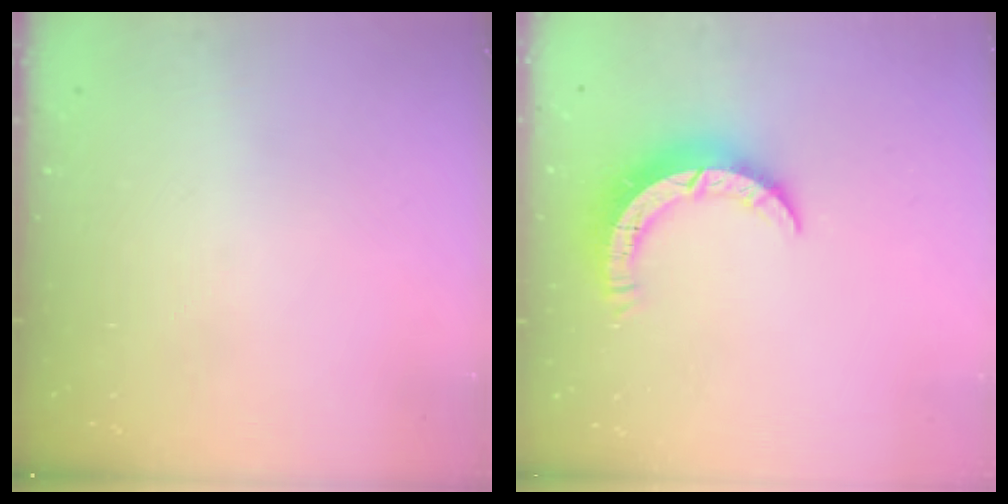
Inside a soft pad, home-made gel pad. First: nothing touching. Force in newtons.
{"total": 7.1, "press": 7.1, "slide": 0.4}